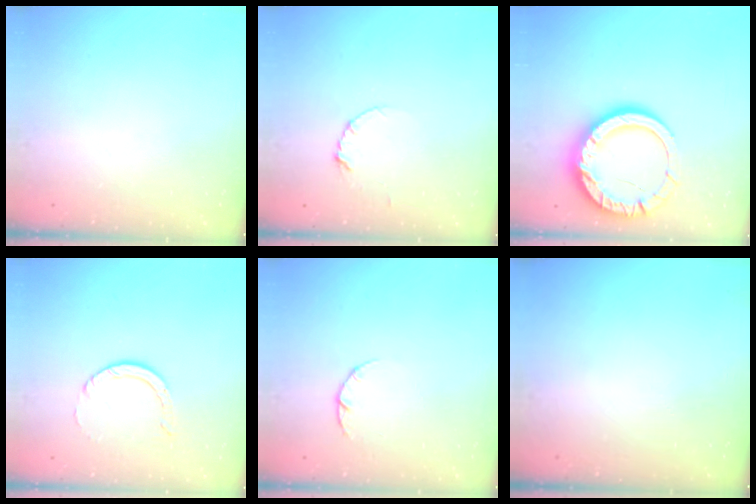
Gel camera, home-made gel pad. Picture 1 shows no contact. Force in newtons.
{"total": 3.5, "press": 3.5, "slide": 0.4}
{"total": 16.9, "press": 16.8, "slide": 1.5}
{"total": 4.6, "press": 4.6, "slide": 0.3}
{"total": 3.1, "press": 3.0, "slide": 0.4}
{"total": 0.0}